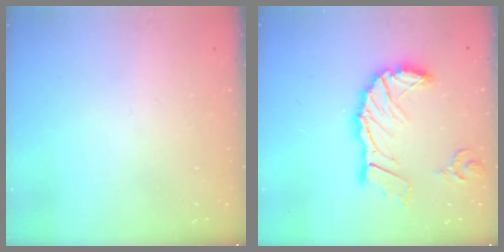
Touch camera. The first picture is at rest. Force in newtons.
{"total": 17.4, "press": 17.3, "slide": 2.1}